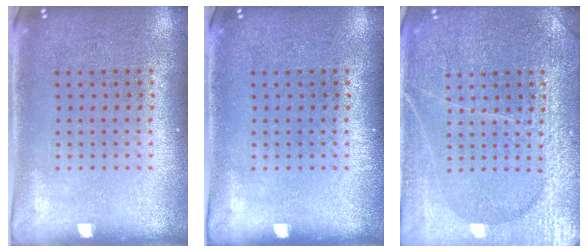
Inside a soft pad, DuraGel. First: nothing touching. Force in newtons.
{"total": 0.0}
{"total": 3.7, "press": 3.7, "slide": 0.4}